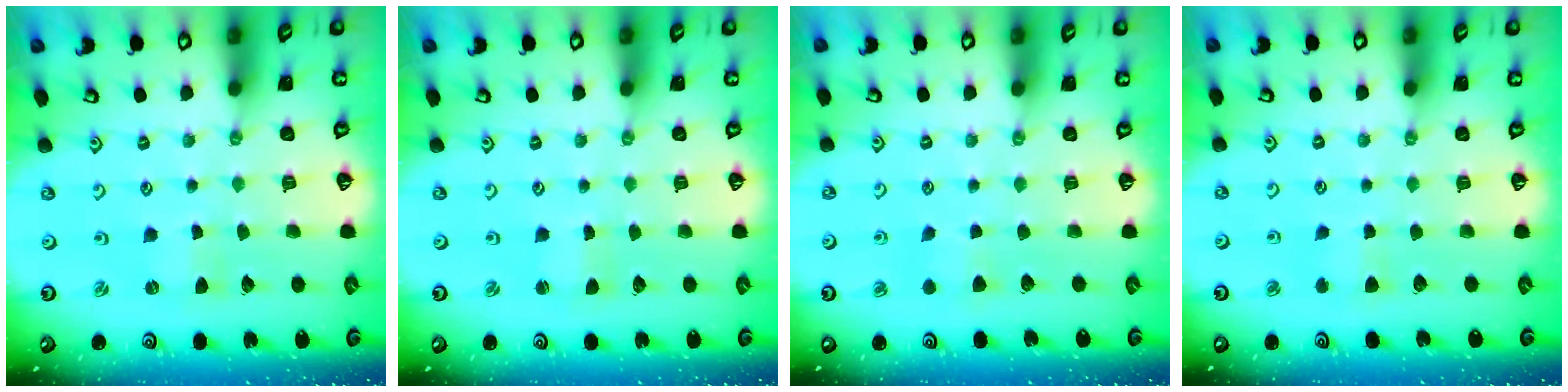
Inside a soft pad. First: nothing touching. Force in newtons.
{"total": 1.0, "press": 1.0, "slide": 0.0}
{"total": 3.9, "press": 3.9, "slide": 0.5}
{"total": 2.8, "press": 2.8, "slide": 0.5}